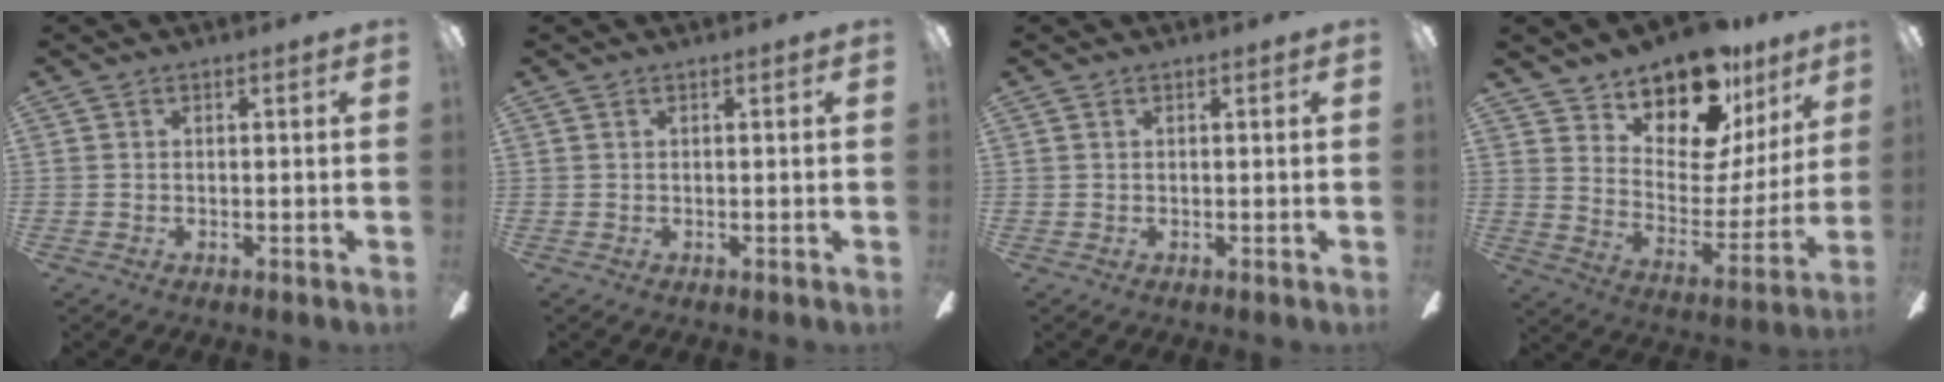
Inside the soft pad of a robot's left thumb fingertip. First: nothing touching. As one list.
[{"total": 0.0}, {"total": 0.0}, {"total": 17.9, "force": [14.3, 7.6, 7.6], "torque": [-0.126, -0.107, 0.252]}]